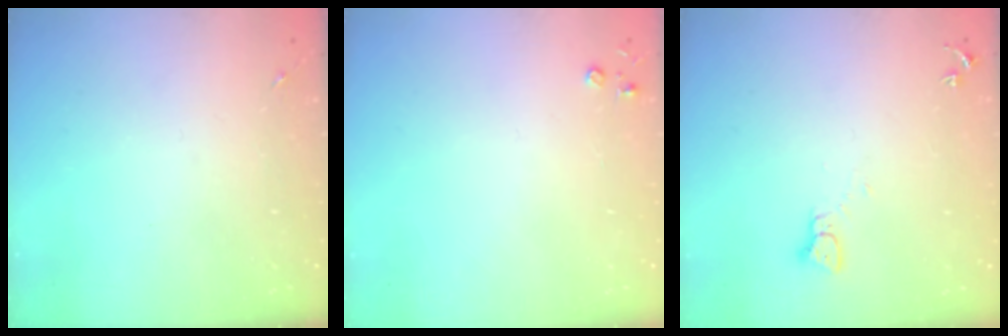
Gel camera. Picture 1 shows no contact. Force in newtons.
{"total": 2.8, "press": 2.8, "slide": 0.3}
{"total": 2.2, "press": 2.2, "slide": 0.2}